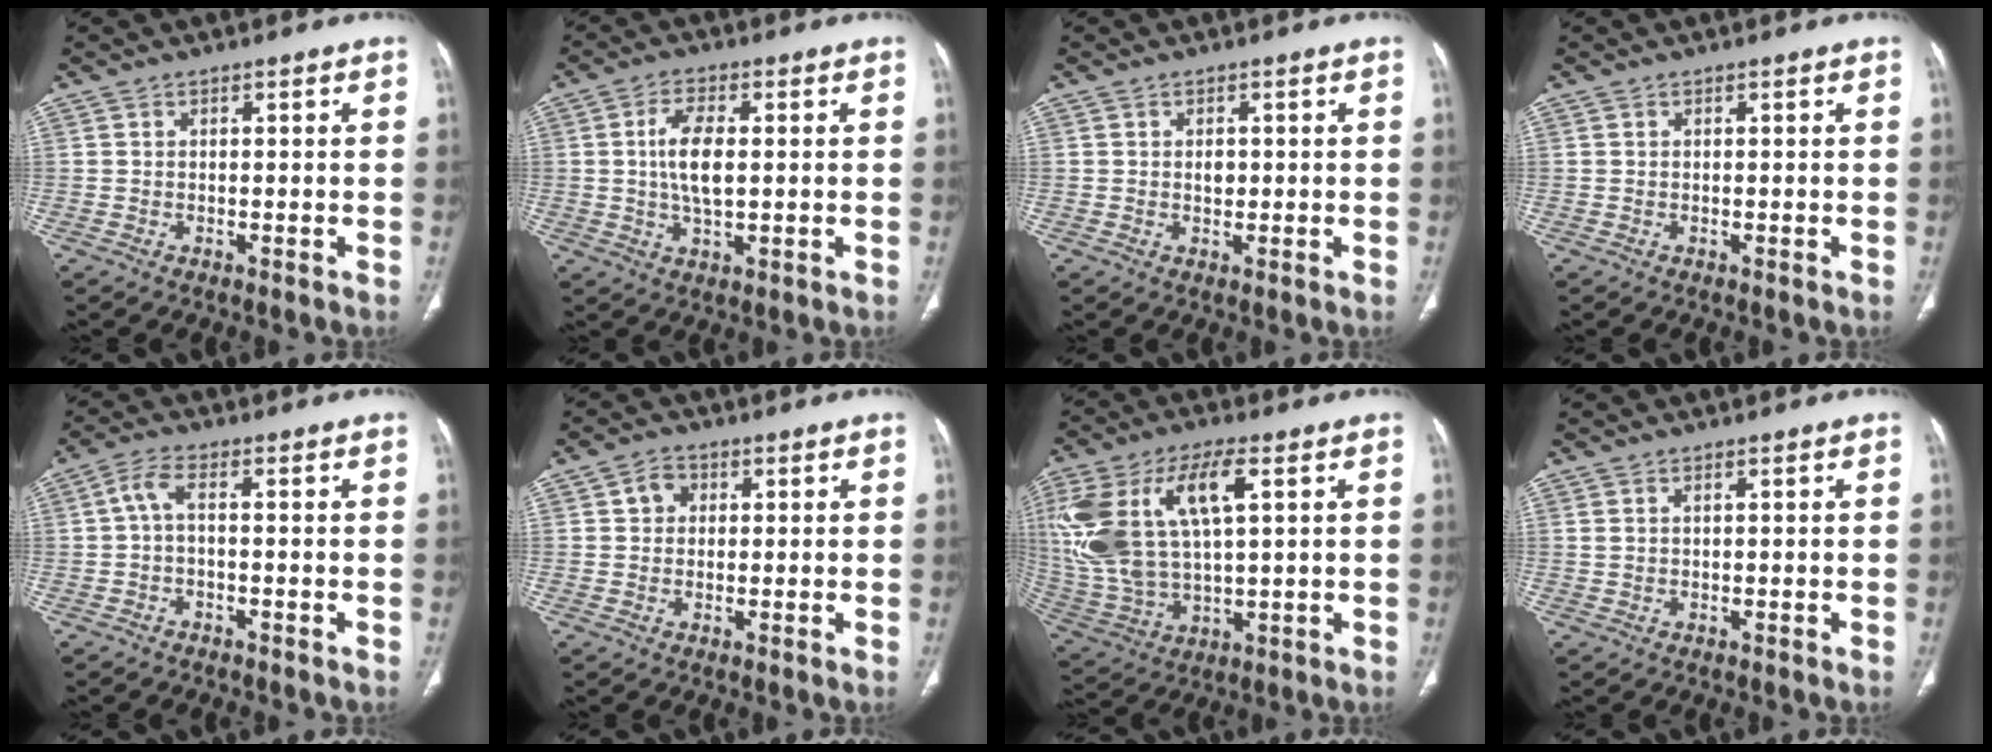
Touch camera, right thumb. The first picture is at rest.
{"total": 7.3, "force": [0.6, 3.3, 6.5], "torque": [-0.125, -0.001, 0.009]}
{"total": 1.5, "force": [0.1, 1.2, 1.0], "torque": [-0.008, 0.002, 0.003]}
{"total": 0.0}
{"total": 3.3, "force": [-0.4, 1.2, 3.0], "torque": [-0.068, 0.014, -0.011]}
{"total": 3.2, "force": [0.8, 2.8, 1.4], "torque": [-0.009, 0.004, 0.012]}
{"total": 21.0, "force": [5.7, 9.7, 17.7], "torque": [-0.383, 0.005, 0.113]}
{"total": 0.7, "force": [0.3, 0.2, 0.6], "torque": [-0.020, 0.009, 0.012]}